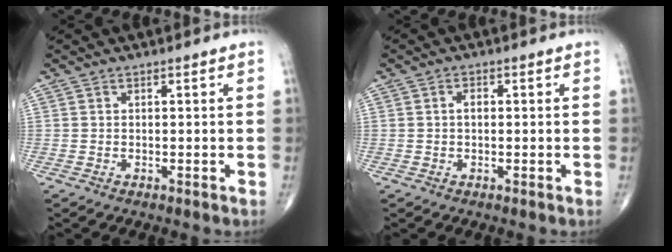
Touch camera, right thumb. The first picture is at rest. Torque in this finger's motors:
{"motor_torque": [0.02, 0.55, 0.05, -0.10, 0.03]}